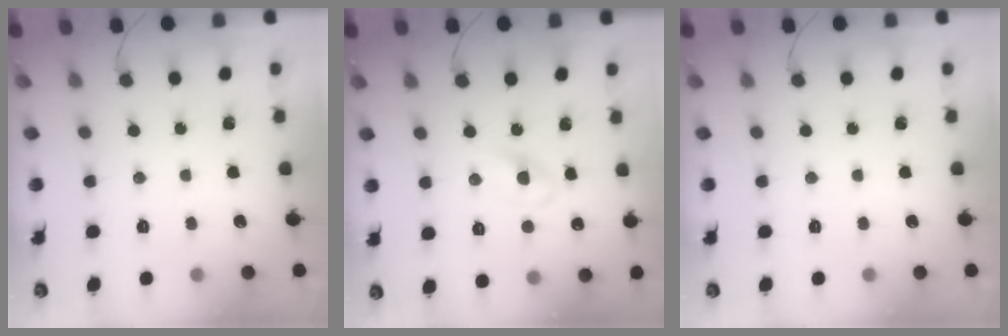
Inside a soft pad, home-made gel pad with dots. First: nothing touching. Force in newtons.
{"total": 2.9, "press": 2.6, "slide": 1.3}
{"total": 0.0}